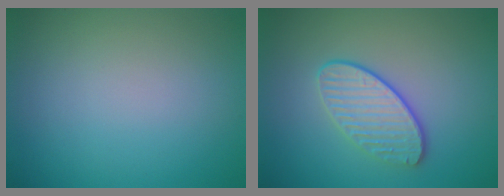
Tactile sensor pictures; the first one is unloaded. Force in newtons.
{"total": 3.0, "press": 2.8, "slide": 1.2}